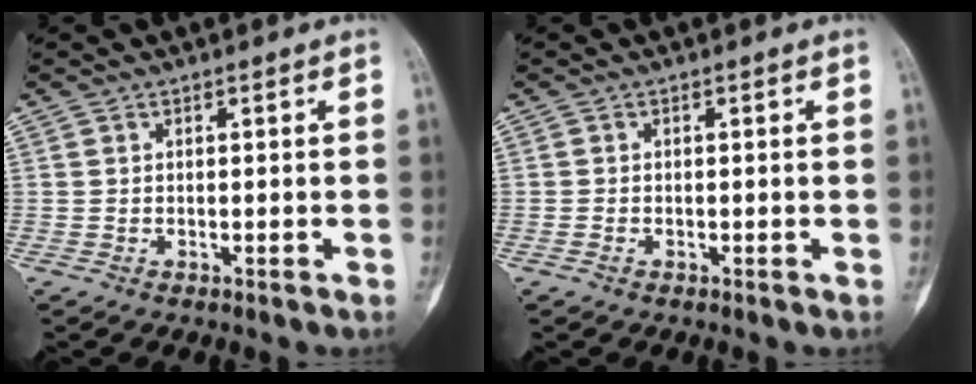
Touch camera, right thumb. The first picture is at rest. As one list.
[{"total": 0.6, "force": [-0.3, 0.4, 0.3], "torque": [-0.006, 0.000, -0.007]}]